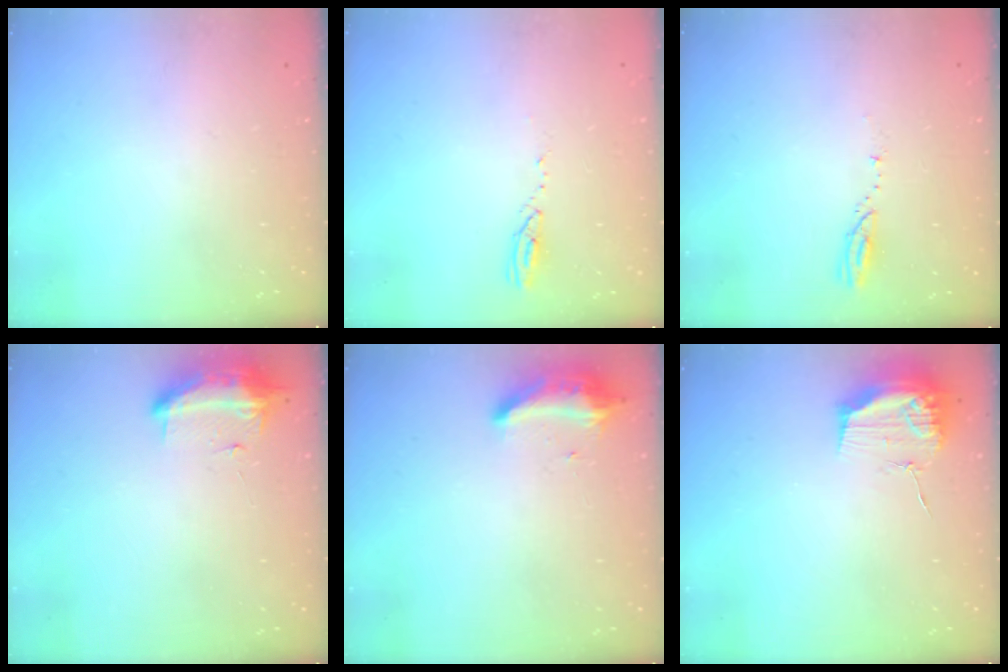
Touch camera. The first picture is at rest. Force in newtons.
{"total": 3.7, "press": 3.7, "slide": 0.4}
{"total": 3.1, "press": 3.1, "slide": 0.3}
{"total": 18.3, "press": 11.7, "slide": 14.2}
{"total": 9.3, "press": 9.3, "slide": 0.8}
{"total": 13.1, "press": 13.1, "slide": 0.1}